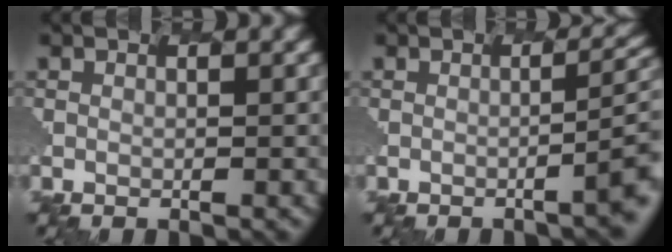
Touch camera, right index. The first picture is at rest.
{"total": 4.7, "force": [-0.7, 1.4, 4.5], "torque": [-0.041, 0.003, -0.013]}